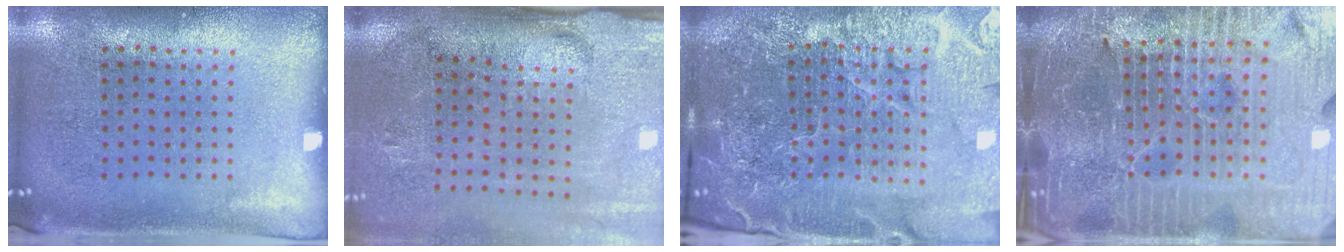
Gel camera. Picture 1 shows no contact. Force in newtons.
{"total": 4.5, "press": 3.6, "slide": 2.6}
{"total": 6.7, "press": 5.8, "slide": 3.2}
{"total": 6.7, "press": 5.9, "slide": 3.1}